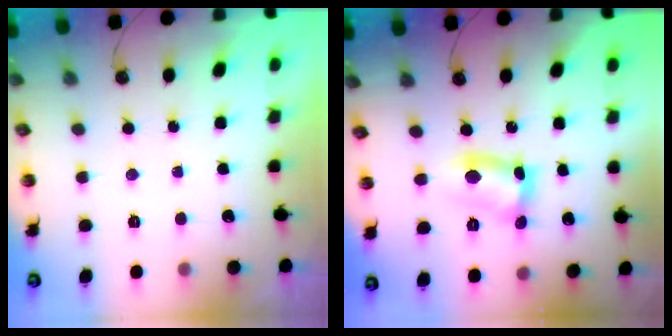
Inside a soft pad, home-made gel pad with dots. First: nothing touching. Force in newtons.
{"total": 9.9, "press": 9.9, "slide": 0.9}